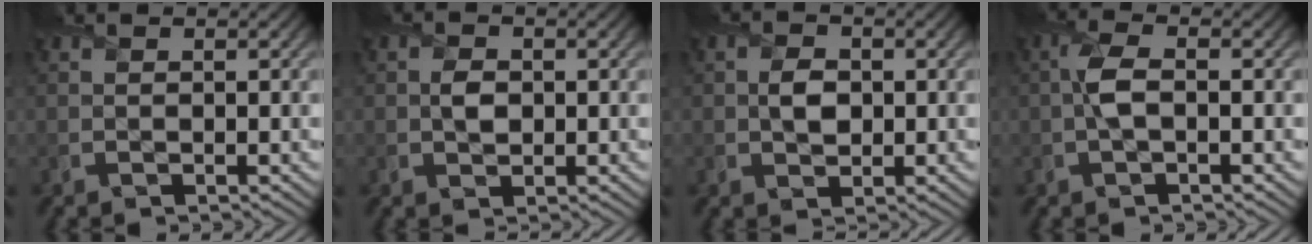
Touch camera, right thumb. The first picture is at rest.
{"total": 2.0, "force": [0.0, 1.6, 1.3], "torque": [-0.027, -0.003, -0.001]}
{"total": 2.8, "force": [0.1, 2.2, 1.8], "torque": [-0.037, -0.003, 0.000]}
{"total": 3.1, "force": [-0.3, 1.2, 2.8], "torque": [-0.065, 0.005, -0.009]}